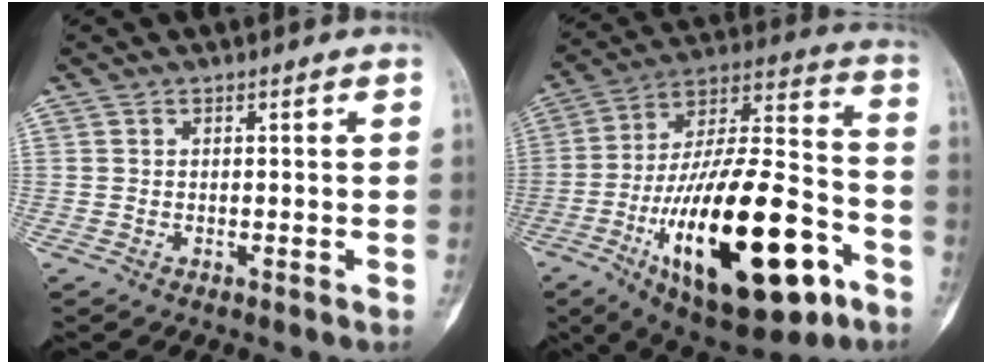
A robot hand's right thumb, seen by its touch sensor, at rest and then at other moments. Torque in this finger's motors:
{"motor_torque": [3.02, 1.99, 2.44, -0.33, 0.91]}